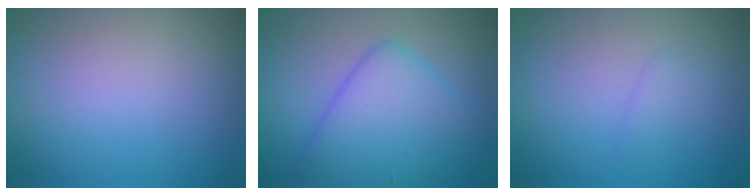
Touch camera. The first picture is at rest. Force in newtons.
{"total": 5.9, "press": 5.9, "slide": 0.3}
{"total": 1.0, "press": 1.0, "slide": 0.1}